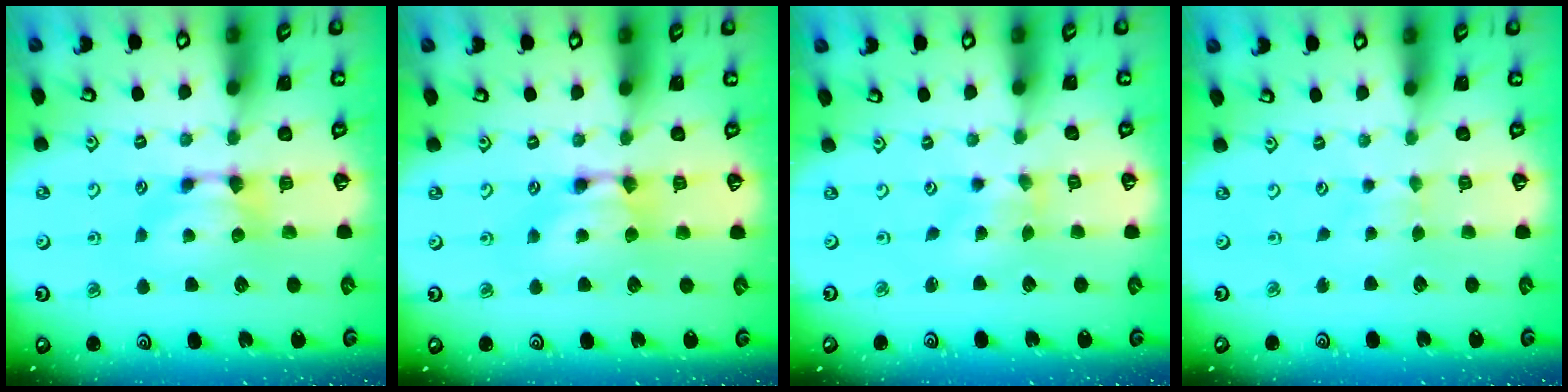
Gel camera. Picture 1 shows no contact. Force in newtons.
{"total": 1.6, "press": 1.5, "slide": 0.1}
{"total": 2.1, "press": 1.8, "slide": 1.0}
{"total": 2.4, "press": 2.4, "slide": 0.1}